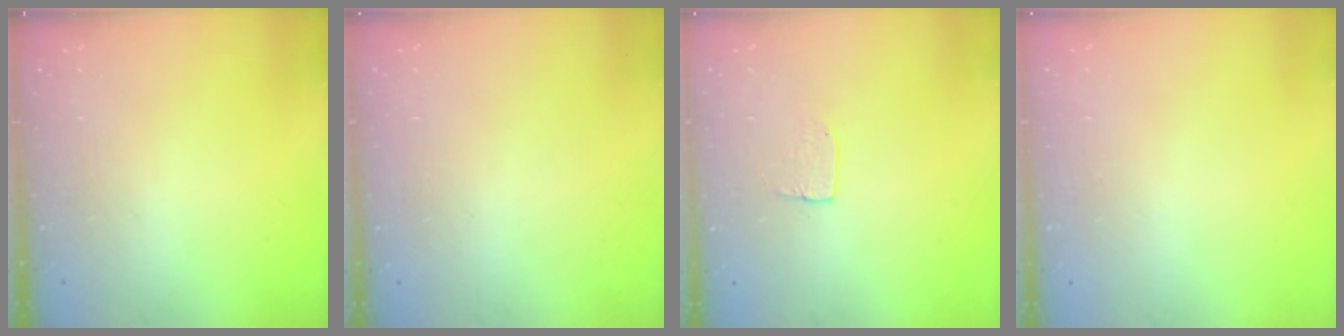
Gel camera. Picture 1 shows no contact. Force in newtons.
{"total": 0.0}
{"total": 3.8, "press": 3.8, "slide": 0.2}
{"total": 0.0}